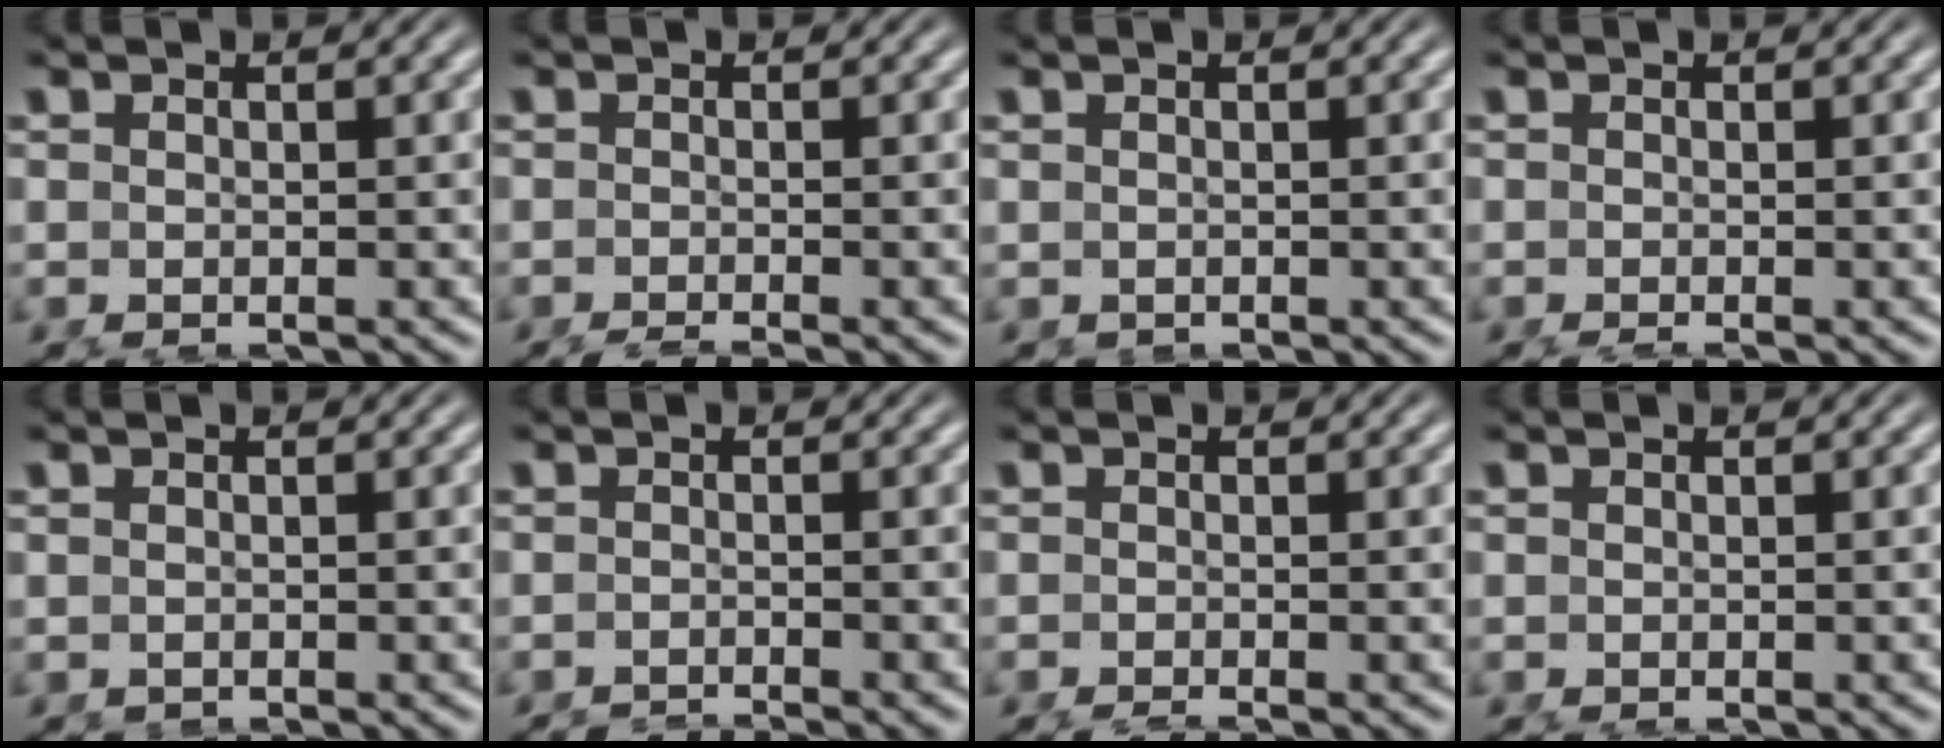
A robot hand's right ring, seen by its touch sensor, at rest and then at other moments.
{"total": 4.8, "force": [-4.3, 0.8, 2.0], "torque": [-0.020, -0.014, -0.059]}
{"total": 0.0}
{"total": 1.6, "force": [-1.4, -0.1, 0.8], "torque": [-0.004, -0.005, -0.017]}
{"total": 0.6, "force": [-0.6, 0.0, 0.2], "torque": [-0.003, -0.008, -0.004]}
{"total": 4.3, "force": [-4.1, 0.5, 1.2], "torque": [-0.011, -0.016, -0.058]}
{"total": 2.5, "force": [-2.3, 0.1, 1.1], "torque": [-0.008, -0.008, -0.030]}
{"total": 0.0}